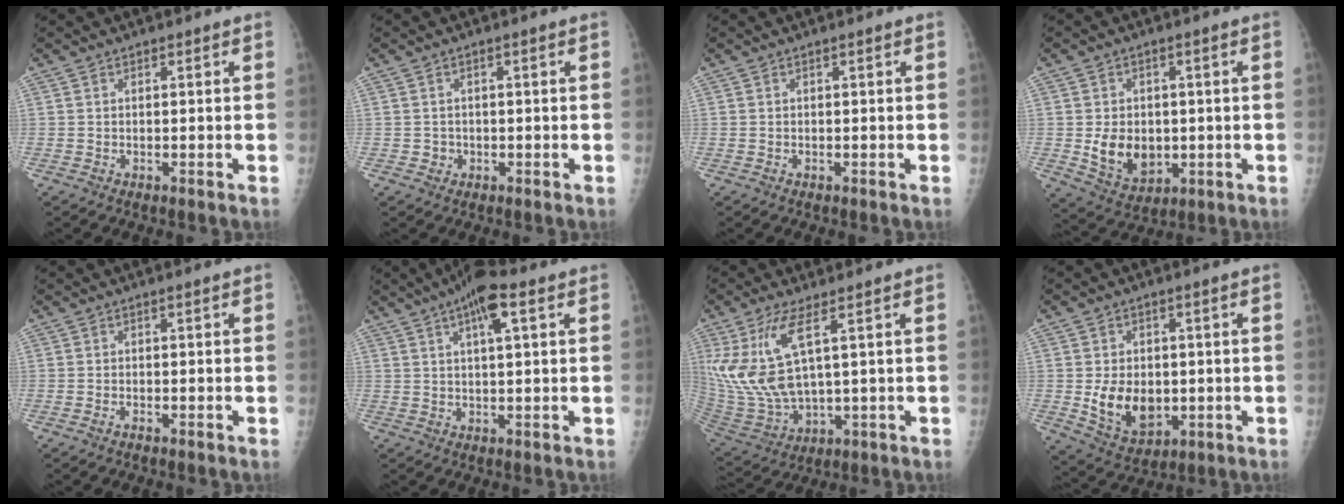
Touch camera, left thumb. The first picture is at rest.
{"total": 1.6, "force": [-0.3, 1.5, 0.2], "torque": [0.011, 0.007, -0.003]}
{"total": 0.0}
{"total": 9.1, "force": [-0.6, 6.9, 6.0], "torque": [-0.065, -0.007, 0.009]}
{"total": 0.8, "force": [-0.5, 0.3, 0.5], "torque": [-0.008, 0.001, -0.012]}
{"total": 7.7, "force": [3.5, 2.2, 6.5], "torque": [-0.107, 0.006, 0.053]}
{"total": 14.0, "force": [4.8, 5.6, 11.9], "torque": [-0.265, -0.019, 0.110]}
{"total": 10.3, "force": [-0.8, 7.3, 7.2], "torque": [-0.087, -0.010, 0.005]}